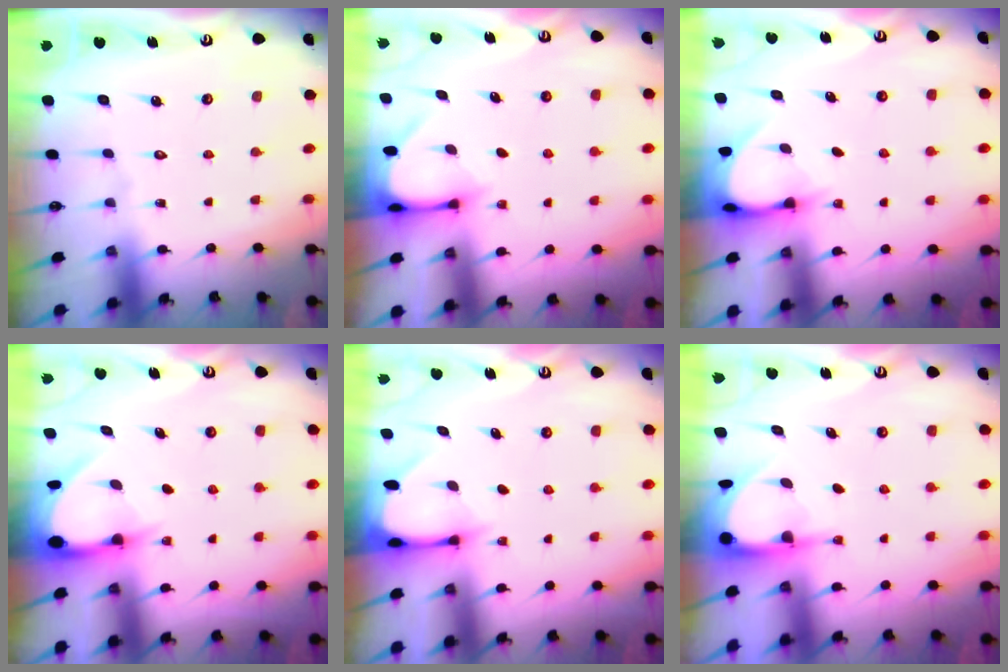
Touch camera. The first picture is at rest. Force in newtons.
{"total": 3.2, "press": 3.2, "slide": 0.2}
{"total": 3.9, "press": 3.9, "slide": 0.3}
{"total": 3.9, "press": 3.9, "slide": 0.2}
{"total": 2.4, "press": 2.3, "slide": 0.3}
{"total": 4.3, "press": 4.3, "slide": 0.7}